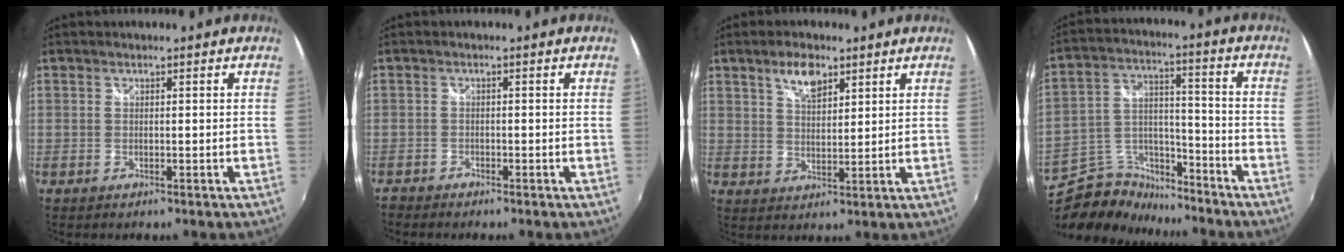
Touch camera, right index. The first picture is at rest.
{"total": 1.8, "force": [-1.7, 0.6, 0.0], "torque": [-0.008, -0.003, -0.034]}
{"total": 5.7, "force": [3.6, 2.5, 3.7], "torque": [-0.062, 0.008, 0.066]}
{"total": 14.1, "force": [-11.5, 6.7, 4.7], "torque": [-0.118, 0.032, -0.197]}